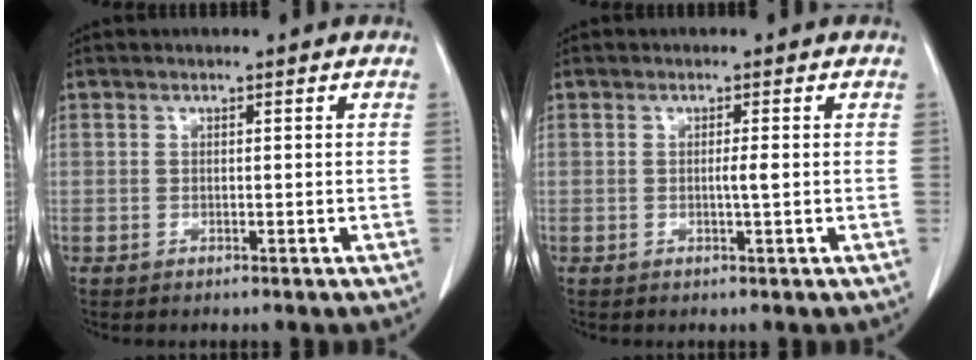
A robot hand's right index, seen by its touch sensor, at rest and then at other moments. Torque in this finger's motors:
{"motor_torque": [0.32, -0.28, 0.02, 0.04]}